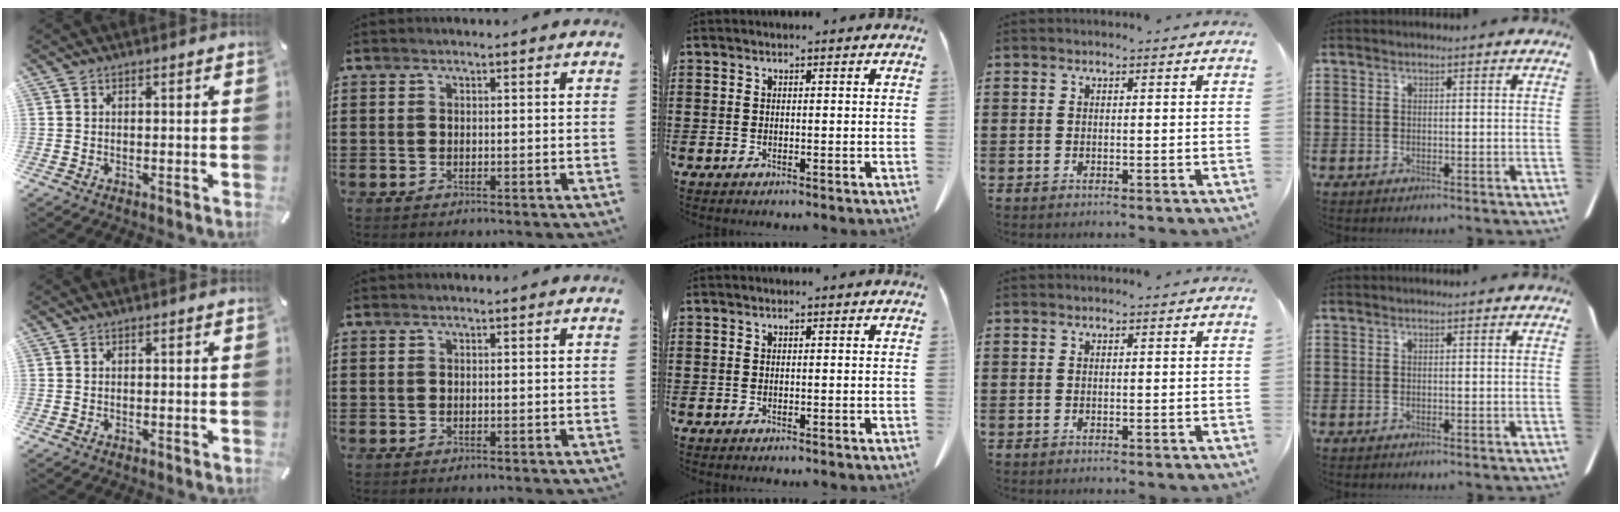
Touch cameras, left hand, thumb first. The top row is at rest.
{}